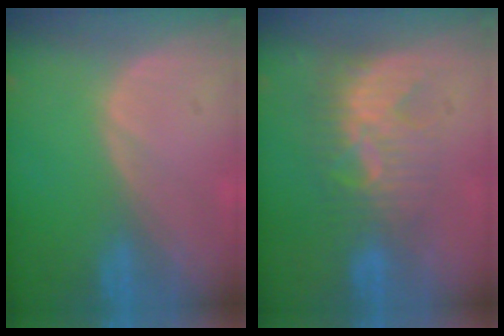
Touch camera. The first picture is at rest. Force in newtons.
{"total": 8.8, "press": 7.6, "slide": 4.4}